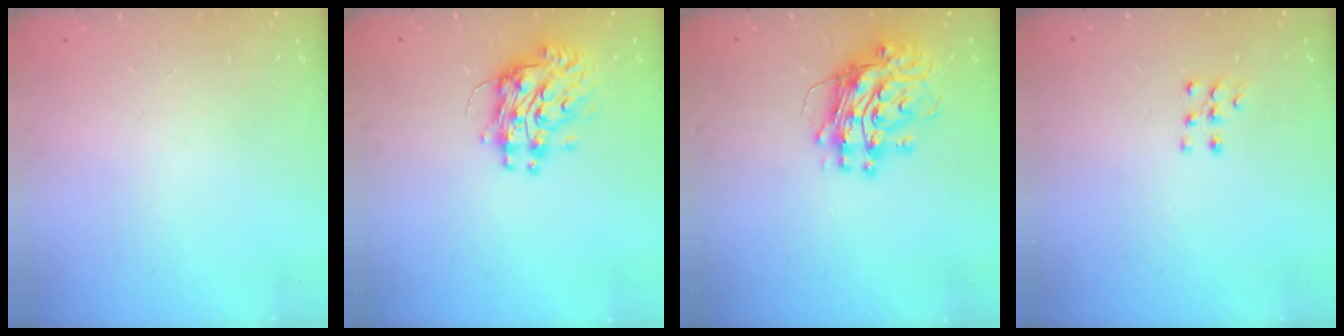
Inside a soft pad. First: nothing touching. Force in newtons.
{"total": 10.1, "press": 10.1, "slide": 1.0}
{"total": 13.1, "press": 13.1, "slide": 1.3}
{"total": 6.1, "press": 6.0, "slide": 0.5}